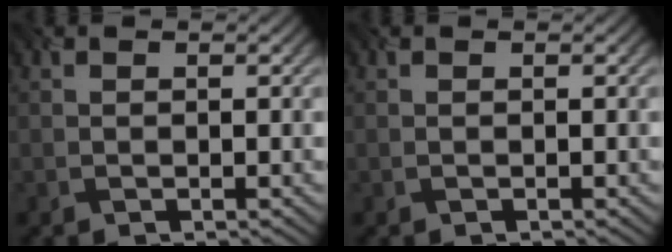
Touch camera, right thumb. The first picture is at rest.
{"total": 0.0}